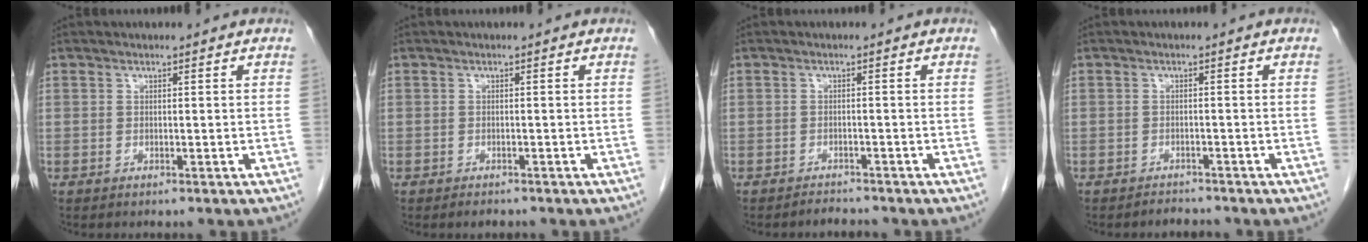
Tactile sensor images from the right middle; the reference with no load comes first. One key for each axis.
{"total": 1.2, "fx": -1.0, "fy": 0.5, "fz": 0.4, "tx": -0.010, "ty": -0.002, "tz": -0.012}
{"total": 1.6, "fx": -1.6, "fy": 0.3, "fz": -0.1, "tx": -0.001, "ty": -0.006, "tz": -0.023}
{"total": 1.5, "fx": -1.5, "fy": 0.2, "fz": -0.2, "tx": 0.001, "ty": -0.006, "tz": -0.020}